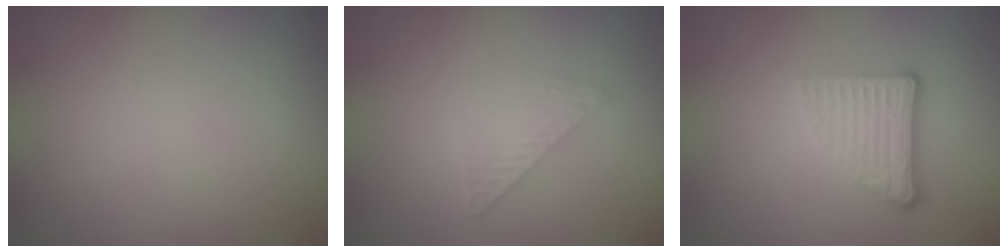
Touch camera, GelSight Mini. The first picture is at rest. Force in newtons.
{"total": 1.6, "press": 1.6, "slide": 0.1}
{"total": 4.0, "press": 2.7, "slide": 2.9}